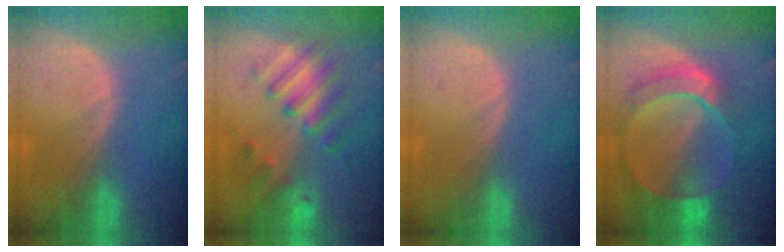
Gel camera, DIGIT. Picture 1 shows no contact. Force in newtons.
{"total": 7.2, "press": 7.0, "slide": 1.4}
{"total": 0.0}
{"total": 9.7, "press": 8.3, "slide": 5.0}